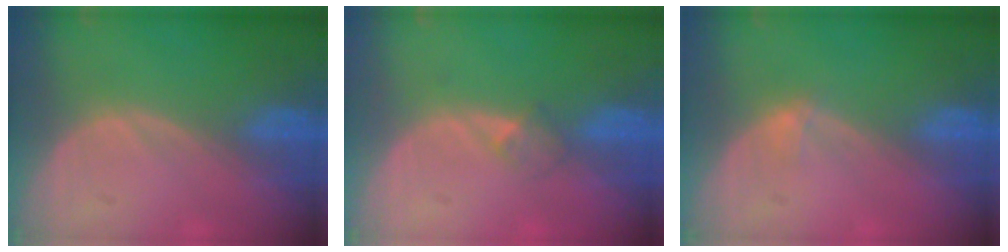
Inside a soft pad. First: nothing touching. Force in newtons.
{"total": 2.1, "press": 1.8, "slide": 1.0}
{"total": 1.1, "press": 0.8, "slide": 0.7}